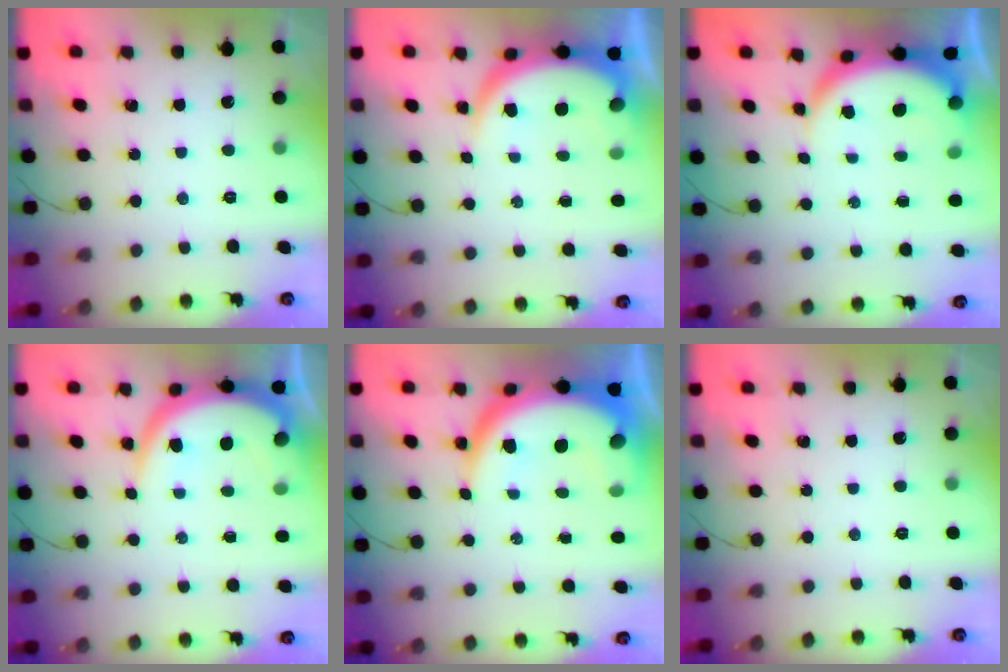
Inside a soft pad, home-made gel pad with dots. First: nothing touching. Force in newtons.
{"total": 8.4, "press": 8.4, "slide": 1.0}
{"total": 6.1, "press": 6.1, "slide": 0.7}
{"total": 10.8, "press": 10.7, "slide": 1.0}
{"total": 14.2, "press": 14.2, "slide": 1.3}
{"total": 0.0}